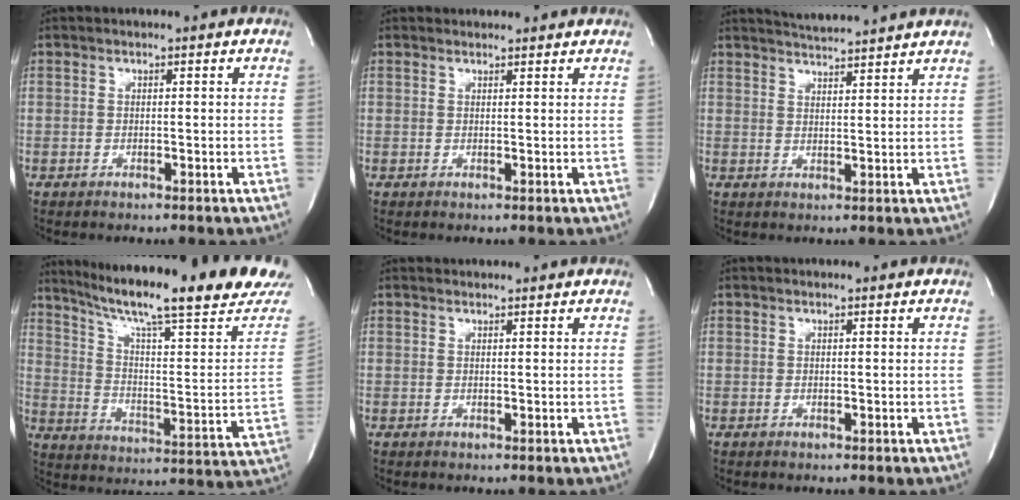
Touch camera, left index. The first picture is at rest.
{"total": 2.8, "force": [2.6, 0.8, 0.0], "torque": [-0.005, 0.010, 0.026]}
{"total": 7.7, "force": [7.4, -0.7, 2.1], "torque": [-0.047, 0.009, 0.103]}
{"total": 25.8, "force": [21.2, 0.4, 14.6], "torque": [-0.229, -0.069, 0.287]}
{"total": 3.6, "force": [3.5, 0.7, 0.4], "torque": [-0.009, 0.023, 0.040]}
{"total": 1.1, "force": [1.1, 0.3, 0.1], "torque": [-0.010, 0.011, 0.011]}